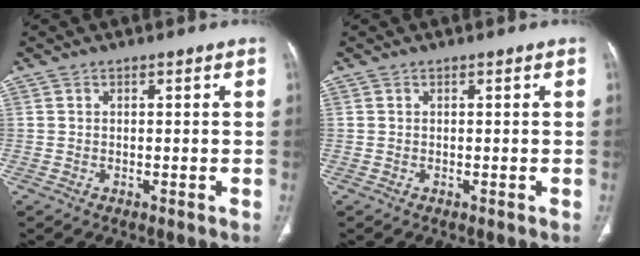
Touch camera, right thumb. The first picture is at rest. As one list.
[{"total": 0.0}]